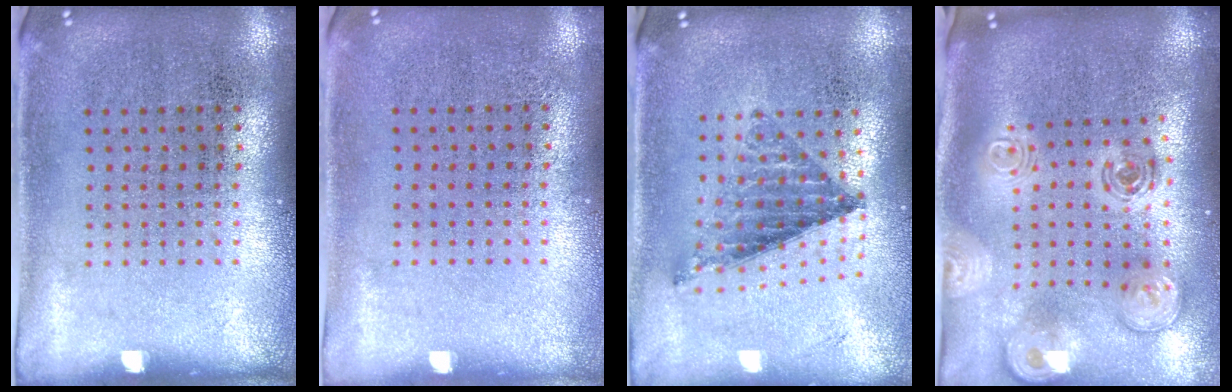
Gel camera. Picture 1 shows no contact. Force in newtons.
{"total": 0.0}
{"total": 0.8, "press": 0.8, "slide": 0.2}
{"total": 2.6, "press": 1.8, "slide": 1.8}